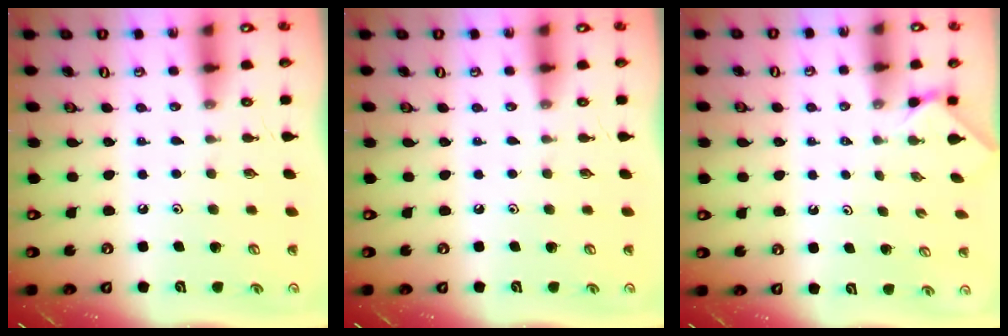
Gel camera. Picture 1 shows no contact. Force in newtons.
{"total": 0.0}
{"total": 0.7, "press": 0.6, "slide": 0.3}